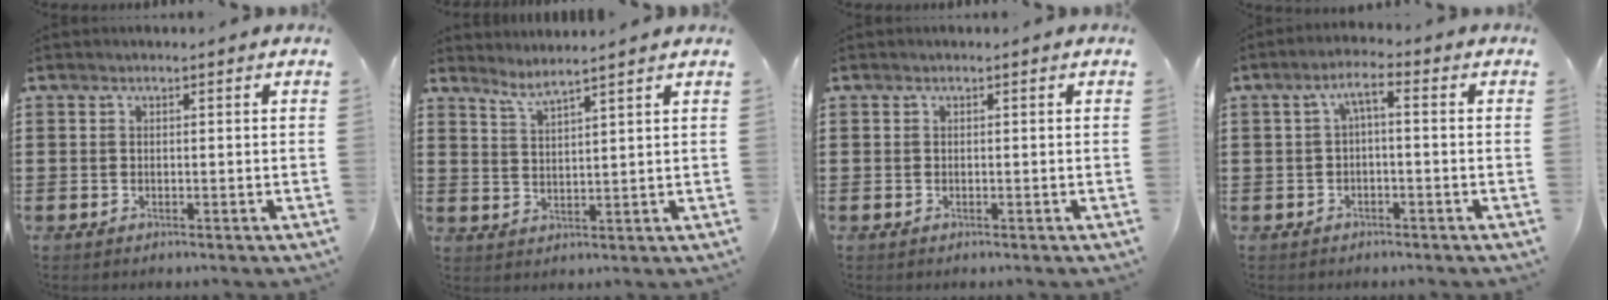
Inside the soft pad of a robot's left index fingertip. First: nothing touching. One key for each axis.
{"total": 3.2, "fx": 2.8, "fy": -0.8, "fz": 1.2, "tx": -0.032, "ty": -0.016, "tz": 0.051}
{"total": 0.0}
{"total": 3.1, "fx": -0.9, "fy": 0.6, "fz": 2.9, "tx": -0.059, "ty": 0.013, "tz": -0.022}